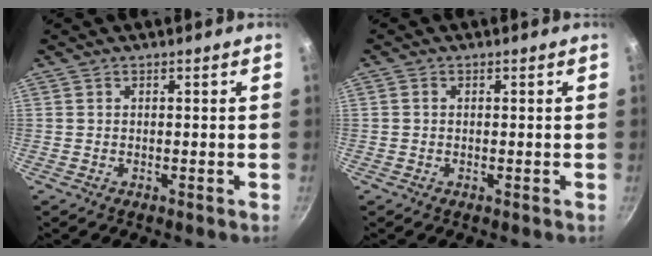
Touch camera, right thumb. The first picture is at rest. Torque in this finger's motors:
{"motor_torque": [0.04, -0.63, -0.35, 0.26, 0.05]}